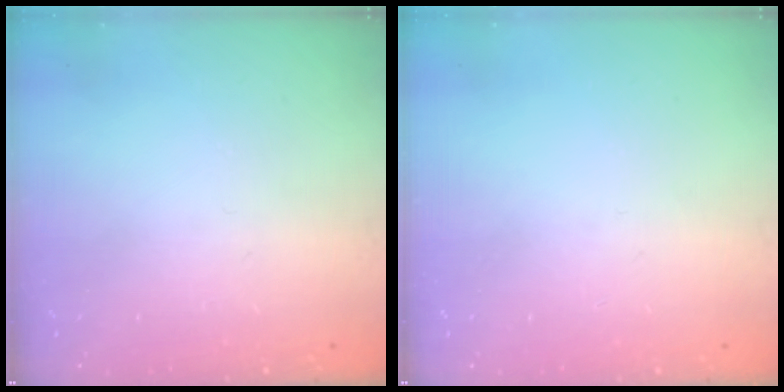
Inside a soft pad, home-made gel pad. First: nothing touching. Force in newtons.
{"total": 0.0}